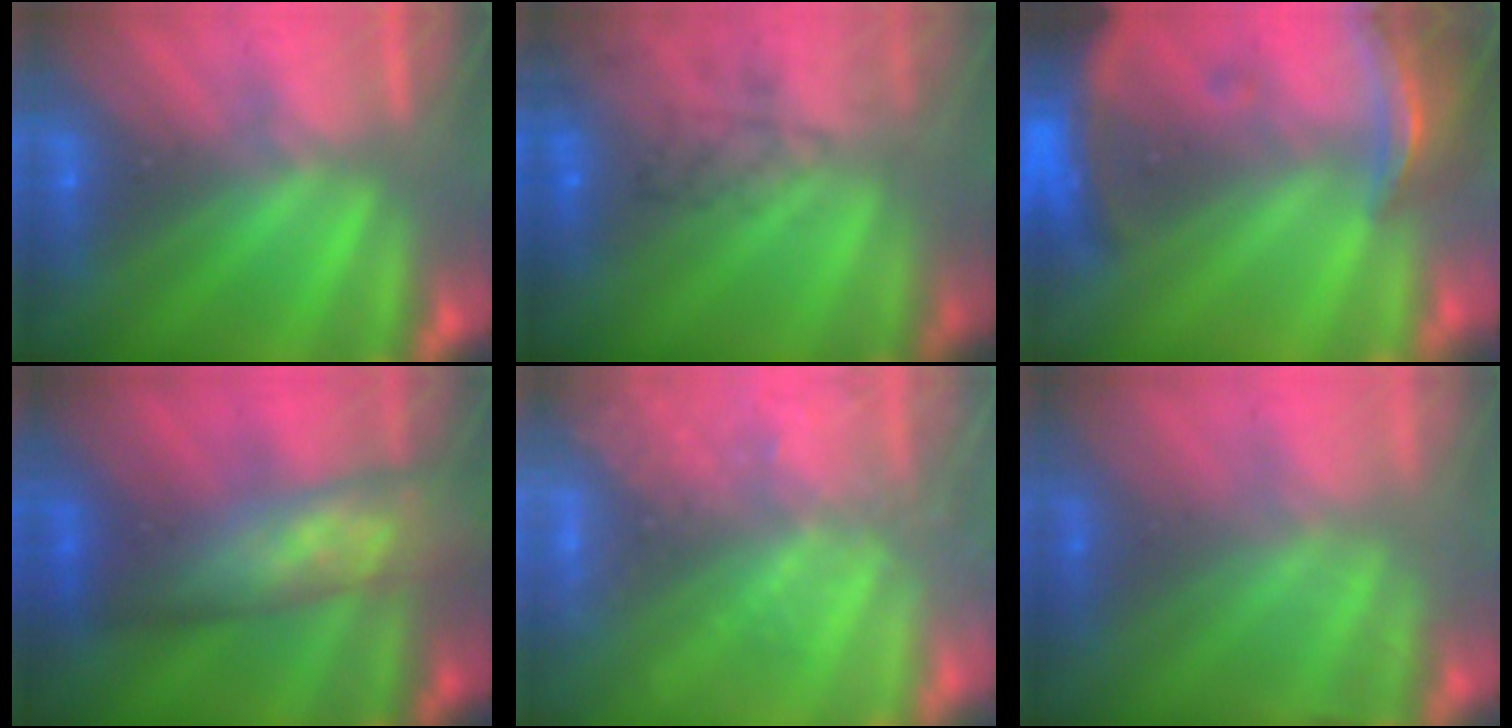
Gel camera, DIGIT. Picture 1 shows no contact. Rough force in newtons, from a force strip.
{"total": 3.7}
{"total": 9.1}
{"total": 9.3}
{"total": 5.5}
{"total": 2.5}